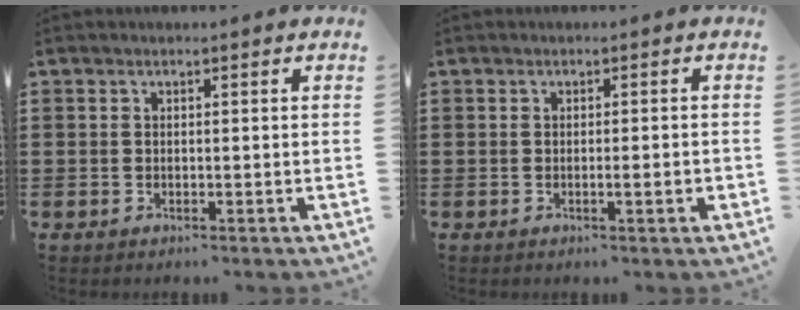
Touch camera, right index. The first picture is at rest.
{"total": 1.8, "force": [-0.4, 0.1, 1.8], "torque": [-0.028, -0.003, -0.008]}